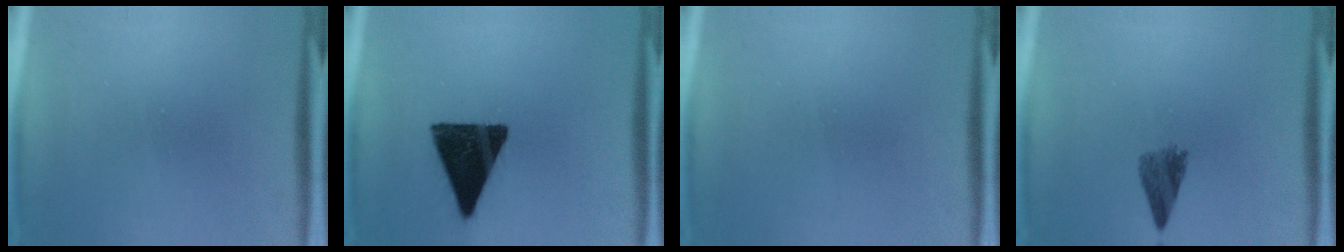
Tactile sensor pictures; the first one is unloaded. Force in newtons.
{"total": 15.4}
{"total": 1.4}
{"total": 3.6}